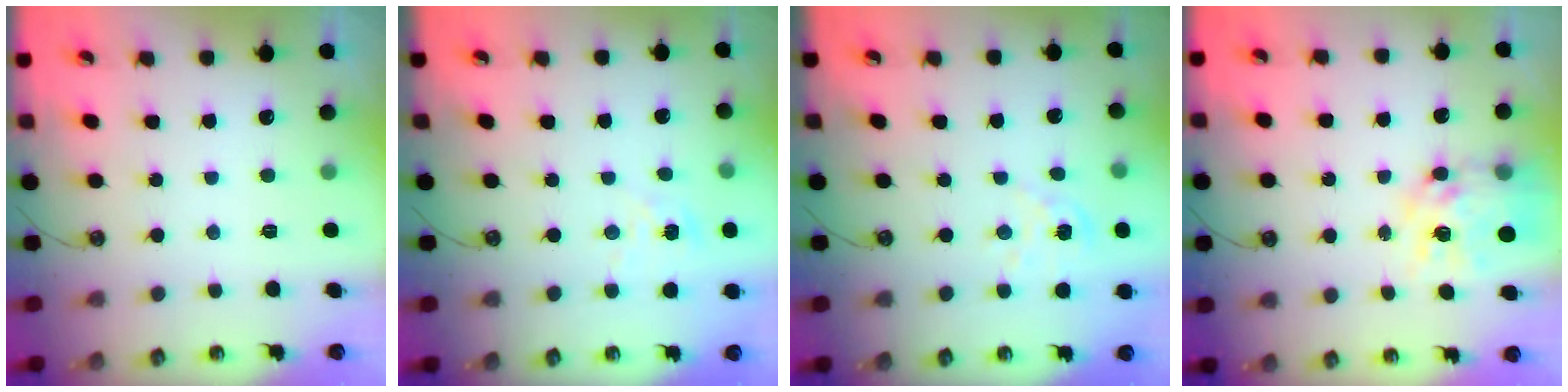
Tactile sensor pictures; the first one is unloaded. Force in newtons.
{"total": 2.9, "press": 2.8, "slide": 0.3}
{"total": 2.8, "press": 2.7, "slide": 0.3}
{"total": 15.1, "press": 15.0, "slide": 1.4}